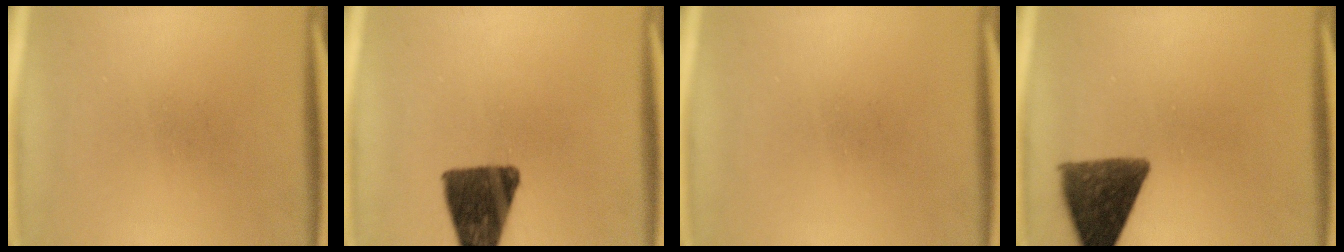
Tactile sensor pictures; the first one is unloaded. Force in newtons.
{"total": 12.7}
{"total": 0.0}
{"total": 11.0}